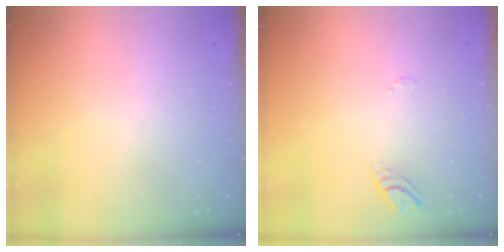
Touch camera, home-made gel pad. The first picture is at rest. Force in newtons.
{"total": 3.9, "press": 3.9, "slide": 0.4}